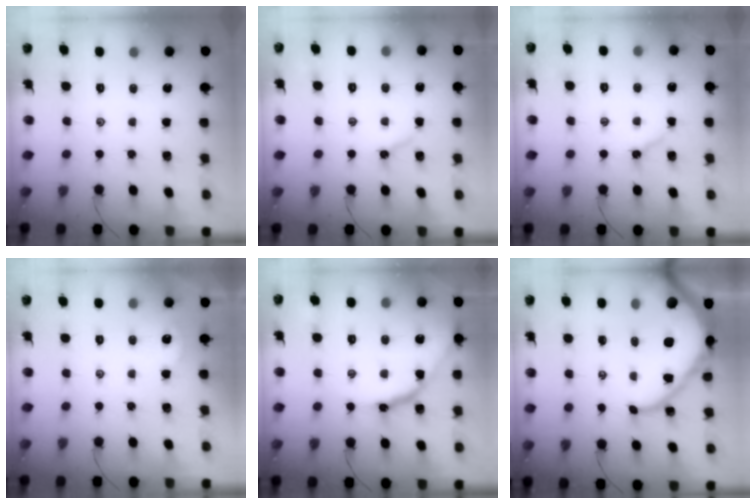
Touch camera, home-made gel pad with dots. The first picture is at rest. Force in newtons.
{"total": 2.8, "press": 2.8, "slide": 0.5}
{"total": 3.8, "press": 3.7, "slide": 0.9}
{"total": 3.1, "press": 3.1, "slide": 0.3}
{"total": 11.3, "press": 11.2, "slide": 0.9}
{"total": 14.0, "press": 14.0, "slide": 1.5}